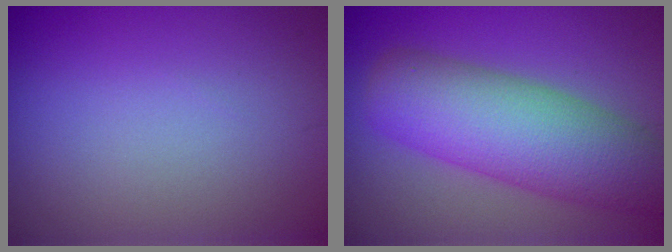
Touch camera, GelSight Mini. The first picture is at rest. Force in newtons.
{"total": 9.3, "press": 9.3, "slide": 0.5}